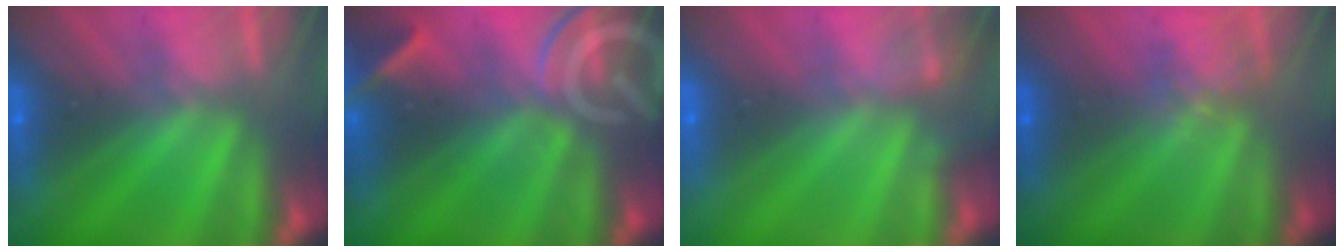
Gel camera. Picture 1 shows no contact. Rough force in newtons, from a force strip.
{"total": 9.1}
{"total": 1.8}
{"total": 4.3}